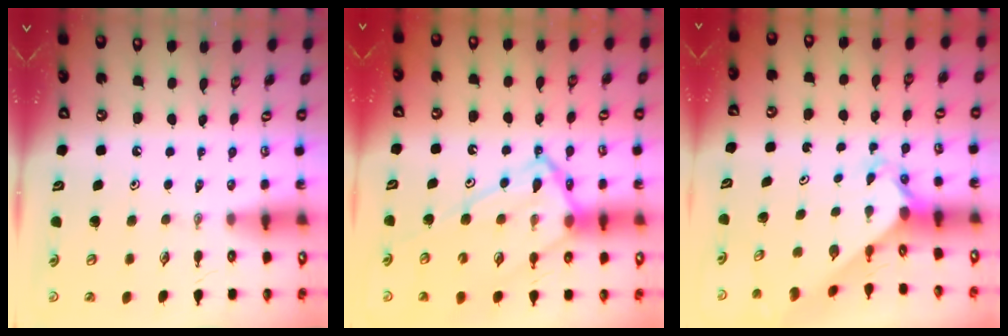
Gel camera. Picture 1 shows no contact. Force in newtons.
{"total": 15.6, "press": 15.5, "slide": 1.4}
{"total": 2.6, "press": 2.6, "slide": 0.3}